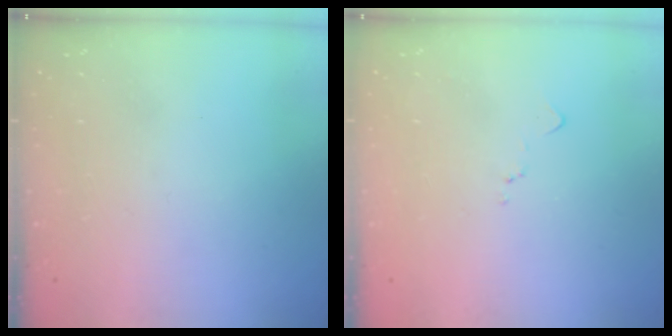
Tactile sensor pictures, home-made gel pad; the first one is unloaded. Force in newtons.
{"total": 6.8, "press": 6.8, "slide": 0.7}